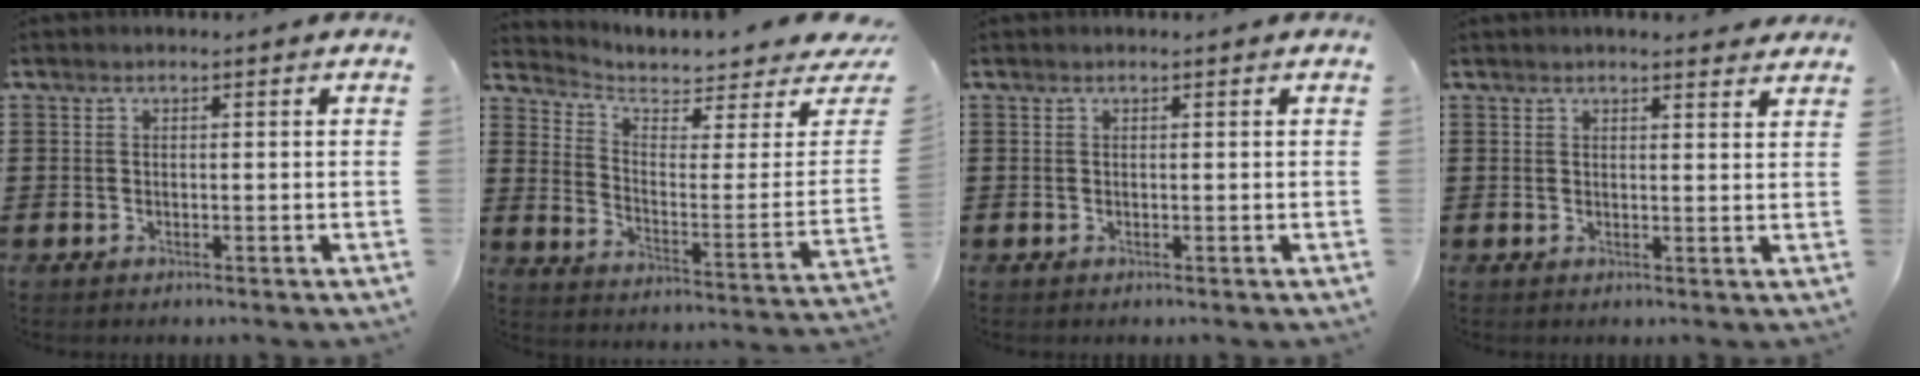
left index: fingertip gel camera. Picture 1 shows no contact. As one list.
[{"total": 4.5, "force": [4.1, 1.3, 1.4], "torque": [-0.047, -0.038, 0.069]}, {"total": 0.0}, {"total": 2.1, "force": [2.1, 0.1, 0.5], "torque": [-0.015, 0.001, 0.040]}]